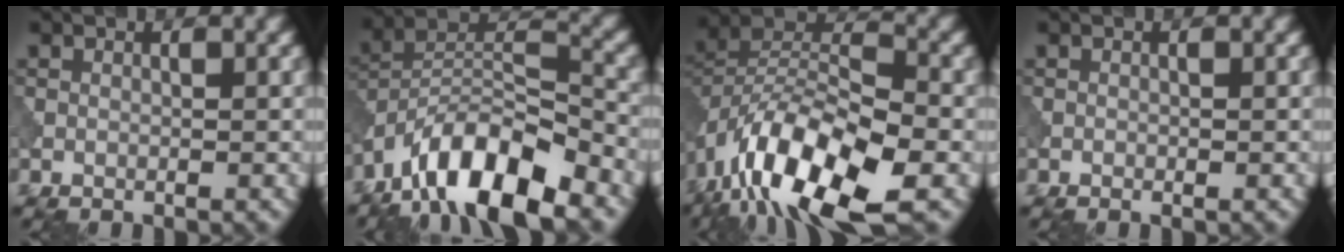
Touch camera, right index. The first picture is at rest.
{"total": 11.1, "force": [-7.7, 3.7, 7.1], "torque": [-0.115, 0.012, -0.158]}
{"total": 13.4, "force": [-7.5, 5.2, 9.8], "torque": [-0.172, -0.002, -0.145]}
{"total": 0.0}